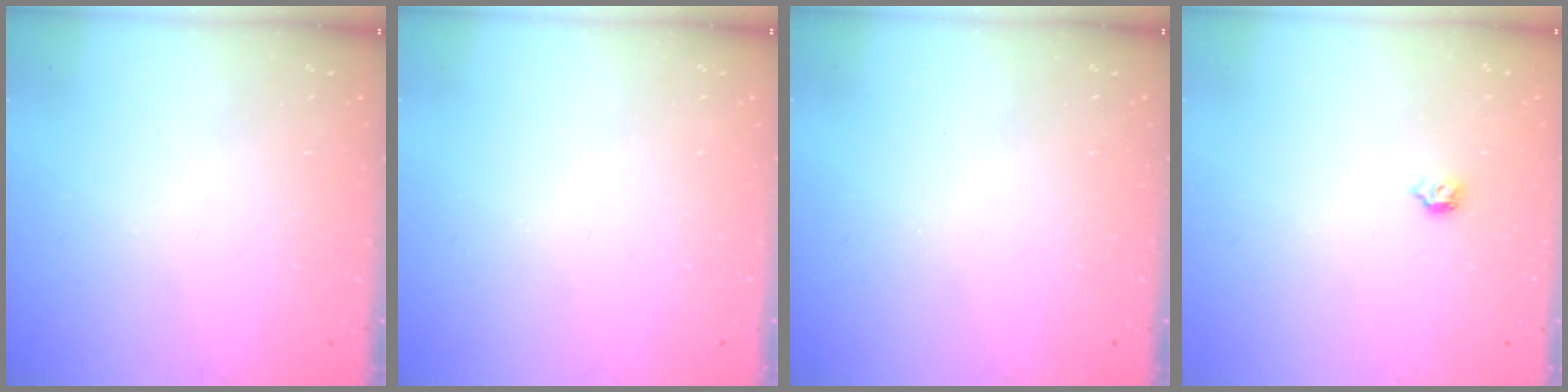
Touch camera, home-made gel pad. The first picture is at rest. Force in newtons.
{"total": 0.0}
{"total": 0.0}
{"total": 4.0, "press": 4.0, "slide": 0.8}